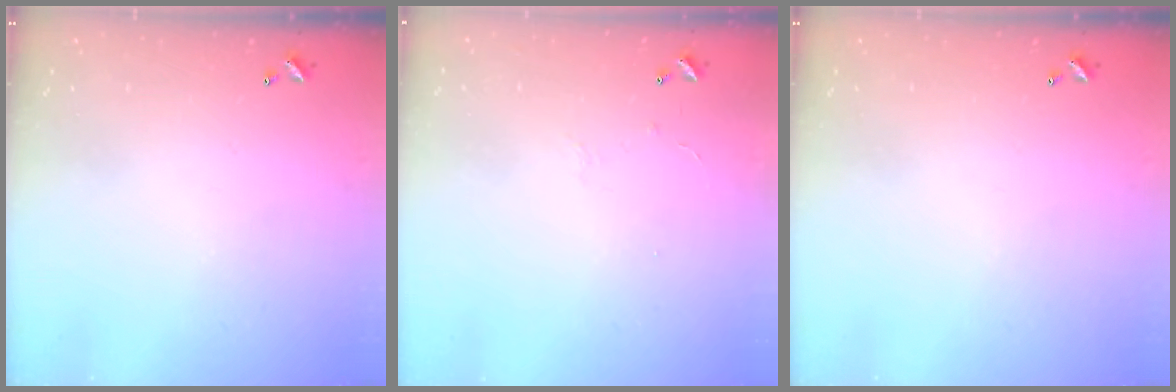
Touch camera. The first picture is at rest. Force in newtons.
{"total": 0.9, "press": 0.7, "slide": 0.5}
{"total": 0.0}